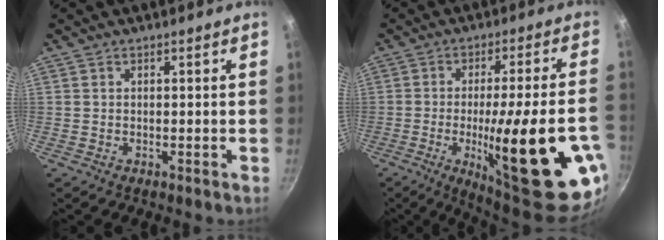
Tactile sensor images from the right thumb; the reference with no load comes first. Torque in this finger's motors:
{"motor_torque": [2.67, 2.34, 2.45, -0.32, 0.61]}